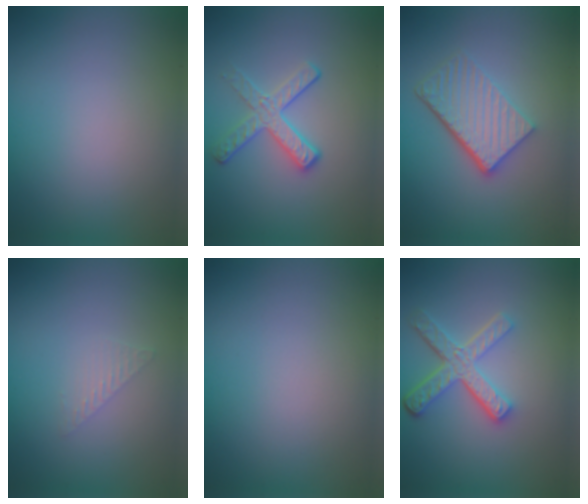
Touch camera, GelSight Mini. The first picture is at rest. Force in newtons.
{"total": 2.9, "press": 2.6, "slide": 1.4}
{"total": 4.9, "press": 3.6, "slide": 3.3}
{"total": 1.0, "press": 1.0, "slide": 0.0}
{"total": 0.0}
{"total": 4.8, "press": 3.6, "slide": 3.2}